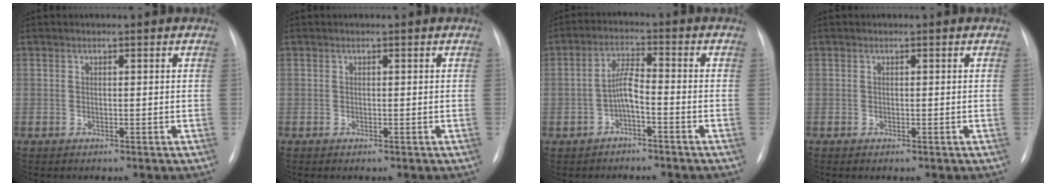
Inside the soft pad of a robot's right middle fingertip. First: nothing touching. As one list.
[{"total": 0.0}, {"total": 3.7, "force": [-1.5, 0.8, 3.3], "torque": [-0.070, 0.016, -0.029]}, {"total": 0.0}]